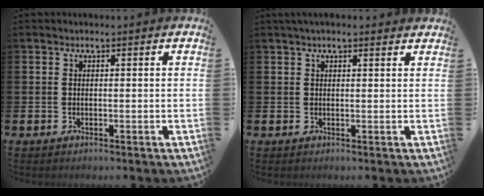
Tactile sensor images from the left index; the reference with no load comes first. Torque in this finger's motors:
{"motor_torque": [1.14, -1.00, 0.35, 0.16]}